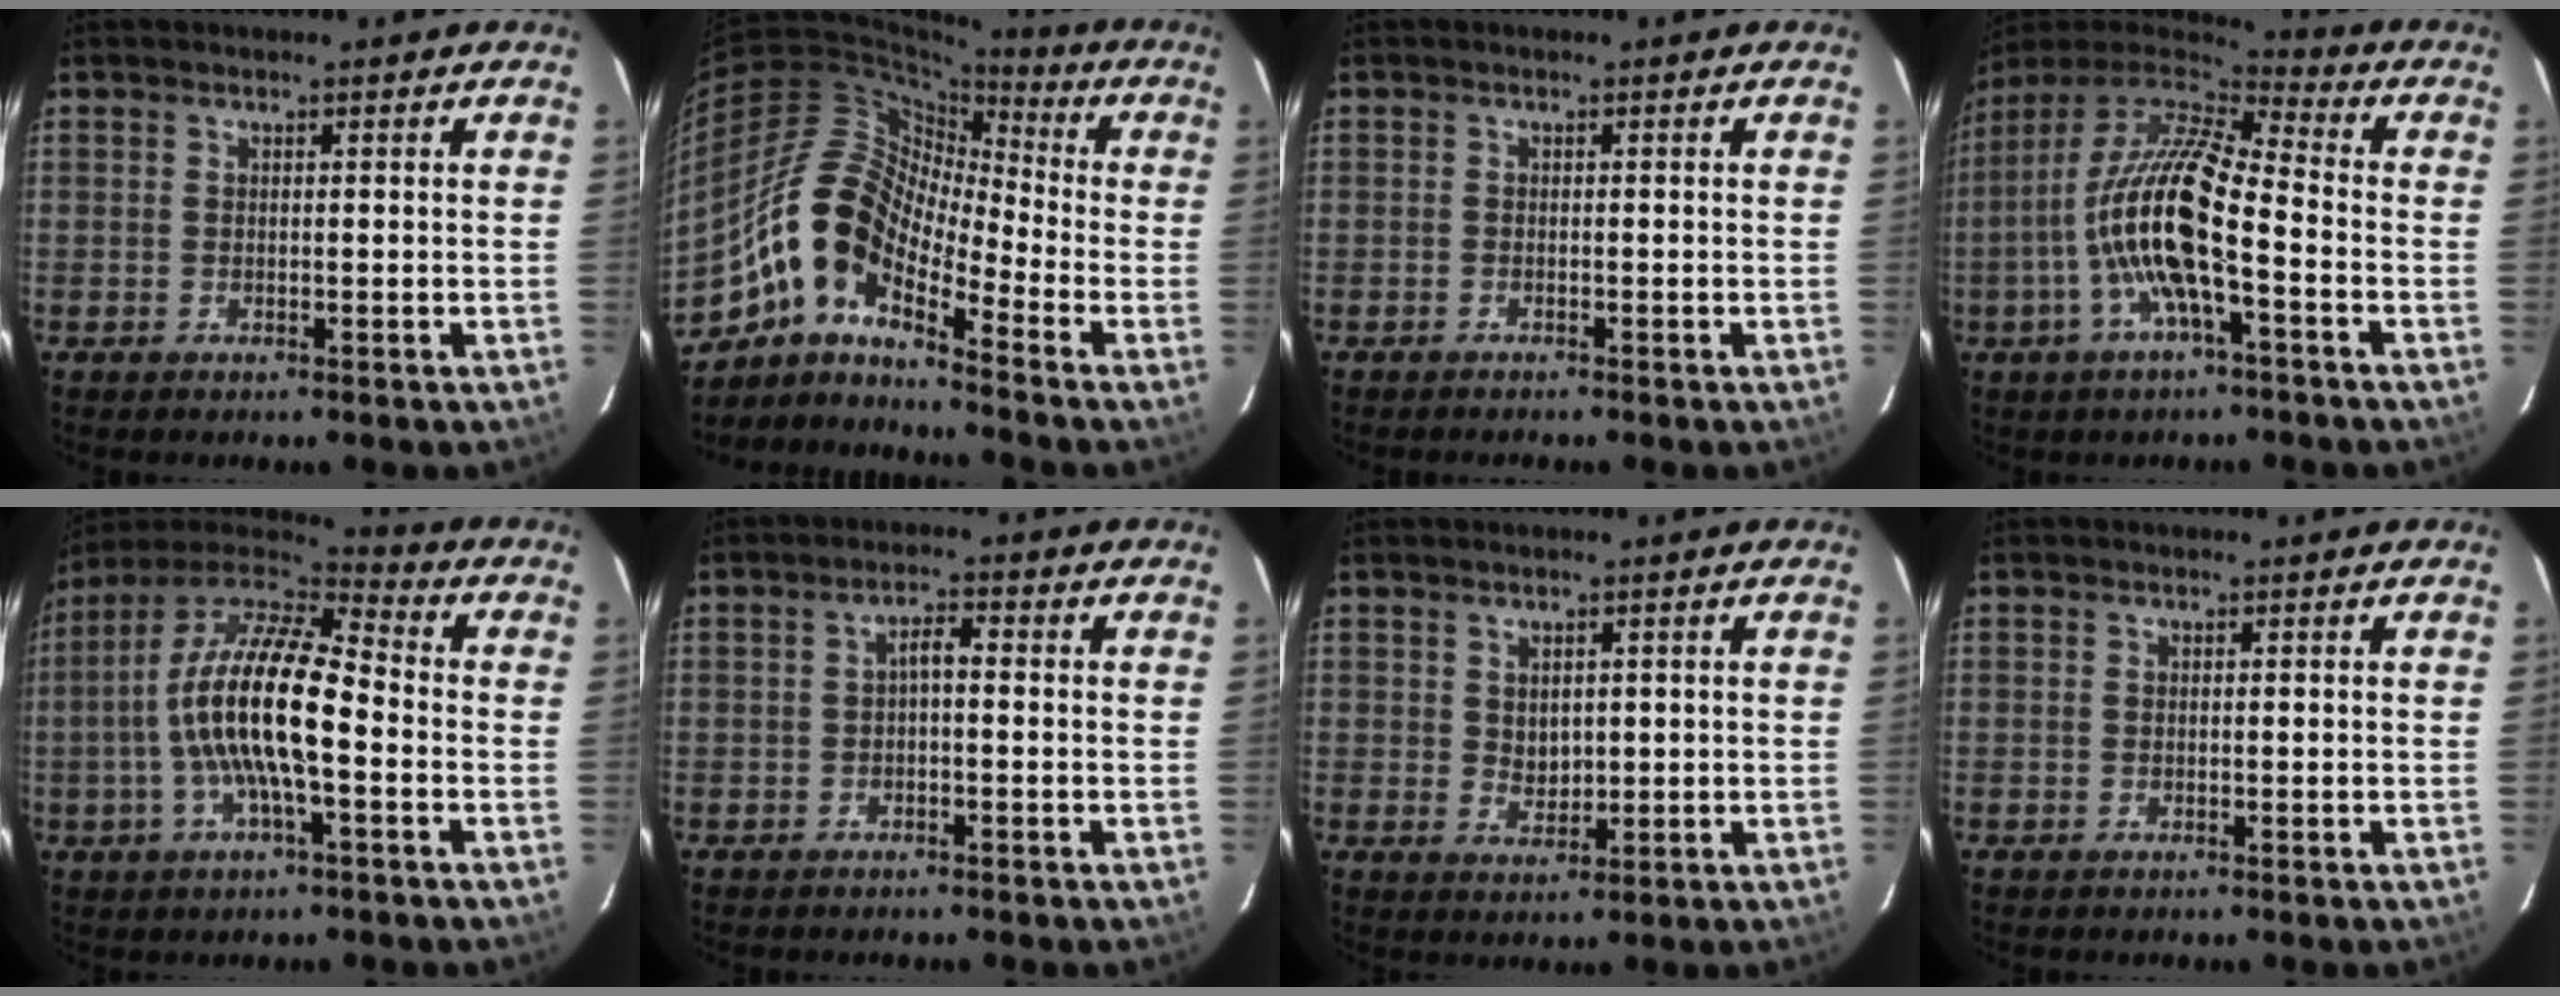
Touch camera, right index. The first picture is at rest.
{"total": 12.7, "force": [-7.7, 4.7, 9.0], "torque": [-0.149, 0.010, -0.165]}
{"total": 0.8, "force": [-0.8, -0.1, 0.0], "torque": [-0.004, -0.004, -0.016]}
{"total": 16.4, "force": [-4.4, 3.8, 15.4], "torque": [-0.288, -0.005, -0.091]}
{"total": 16.7, "force": [-2.6, 4.6, 15.9], "torque": [-0.295, 0.005, -0.058]}
{"total": 2.1, "force": [-0.6, 0.7, 1.9], "torque": [-0.036, 0.010, -0.011]}
{"total": 2.8, "force": [0.9, 2.1, 1.5], "torque": [-0.020, 0.003, 0.021]}
{"total": 0.0}